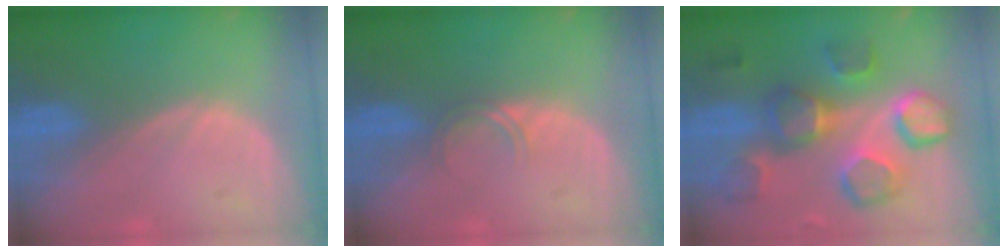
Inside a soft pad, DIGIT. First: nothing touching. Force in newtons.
{"total": 1.7, "press": 1.7, "slide": 0.3}
{"total": 10.6, "press": 10.3, "slide": 2.2}